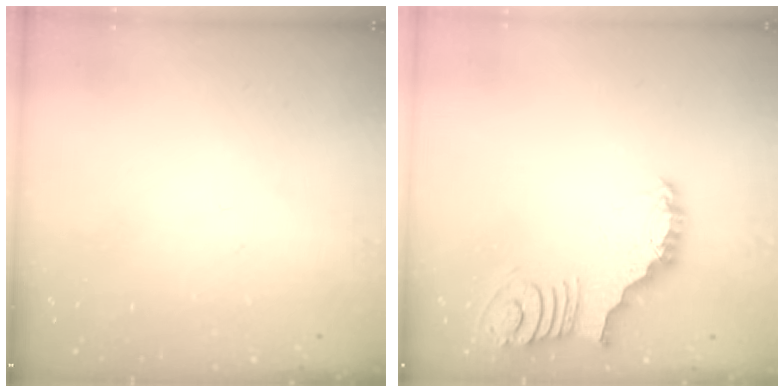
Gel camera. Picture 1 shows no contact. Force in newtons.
{"total": 3.0, "press": 2.9, "slide": 0.5}